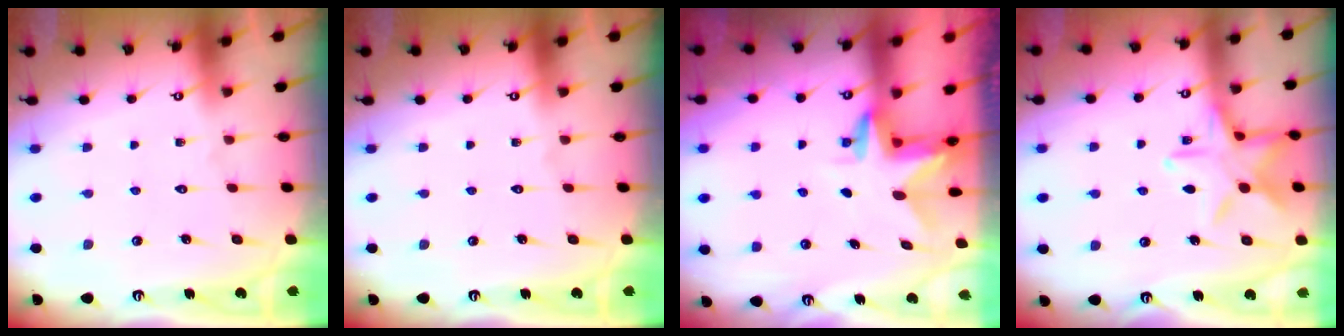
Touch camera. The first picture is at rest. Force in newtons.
{"total": 0.0}
{"total": 3.0, "press": 3.0, "slide": 0.3}
{"total": 12.8, "press": 12.8, "slide": 0.8}